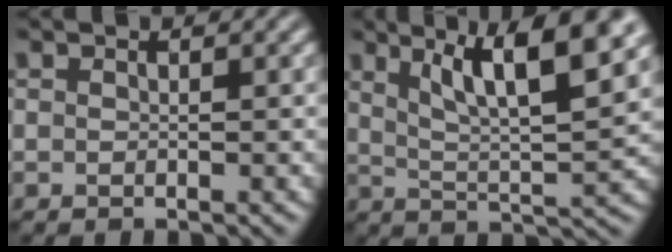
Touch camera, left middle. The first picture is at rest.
{"total": 10.4, "force": [4.9, 3.1, 8.7], "torque": [-0.135, 0.005, 0.077]}